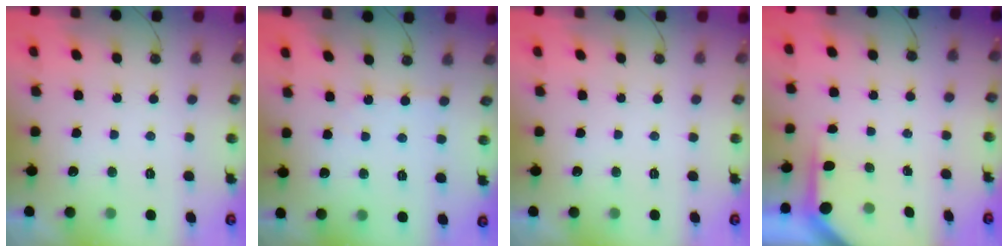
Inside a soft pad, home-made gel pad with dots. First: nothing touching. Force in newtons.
{"total": 2.7, "press": 2.7, "slide": 0.4}
{"total": 0.0}
{"total": 3.9, "press": 3.9, "slide": 0.3}